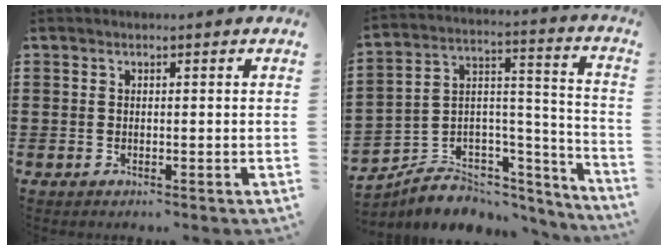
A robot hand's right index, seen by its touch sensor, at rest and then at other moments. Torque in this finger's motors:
{"motor_torque": [-1.82, 0.31, -0.06, -0.21]}